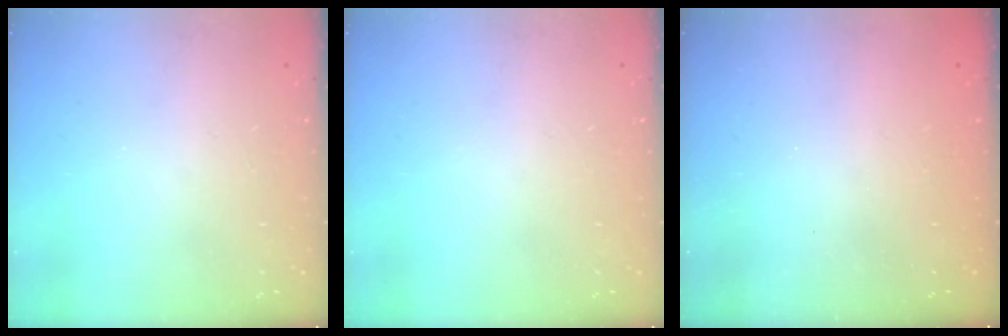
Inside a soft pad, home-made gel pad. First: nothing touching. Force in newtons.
{"total": 0.0}
{"total": 2.4, "press": 2.3, "slide": 0.8}